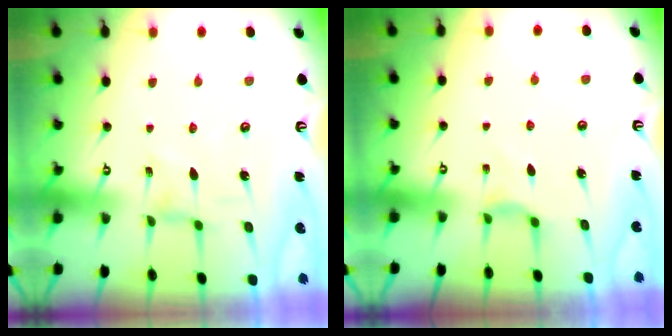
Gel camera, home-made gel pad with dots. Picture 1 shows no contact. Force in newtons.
{"total": 3.6, "press": 3.6, "slide": 0.6}